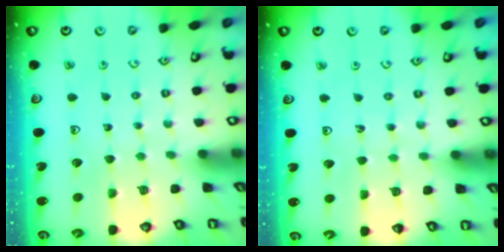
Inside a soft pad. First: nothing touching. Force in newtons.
{"total": 3.0, "press": 3.0, "slide": 0.3}